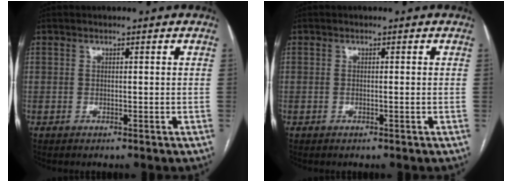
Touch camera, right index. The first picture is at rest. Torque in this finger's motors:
{"motor_torque": [0.07, 0.12, -0.03, -0.01]}